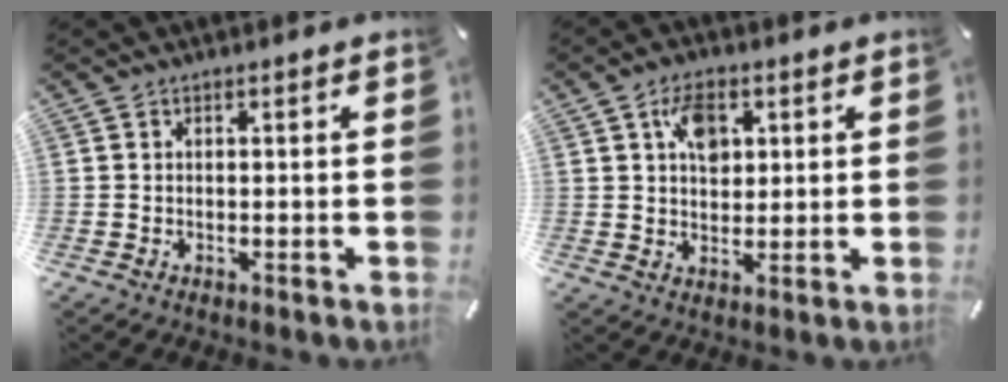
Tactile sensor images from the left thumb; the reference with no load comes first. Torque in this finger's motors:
{"motor_torque": [1.22, 1.18, 0.77, -0.71, 0.31]}